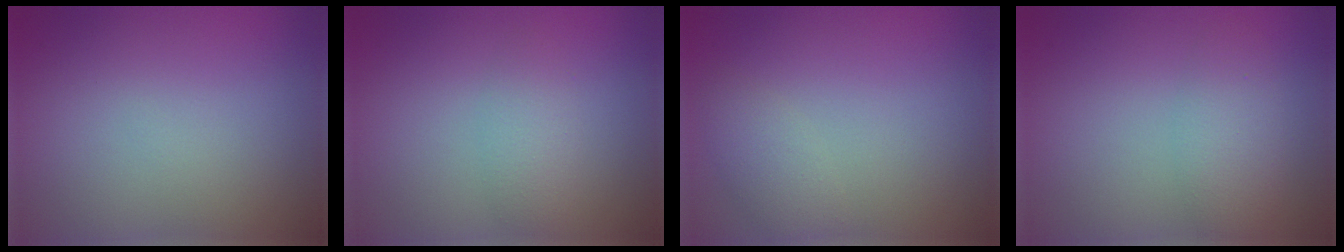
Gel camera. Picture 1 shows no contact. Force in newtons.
{"total": 2.0, "press": 2.0, "slide": 0.0}
{"total": 1.9, "press": 1.9, "slide": 0.2}
{"total": 1.8, "press": 1.8, "slide": 0.2}